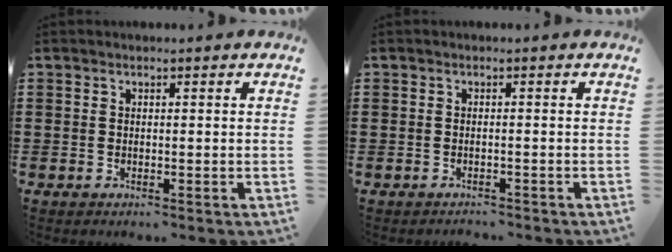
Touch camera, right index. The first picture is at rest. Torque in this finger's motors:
{"motor_torque": [-1.57, 0.57, -1.05, -0.21]}